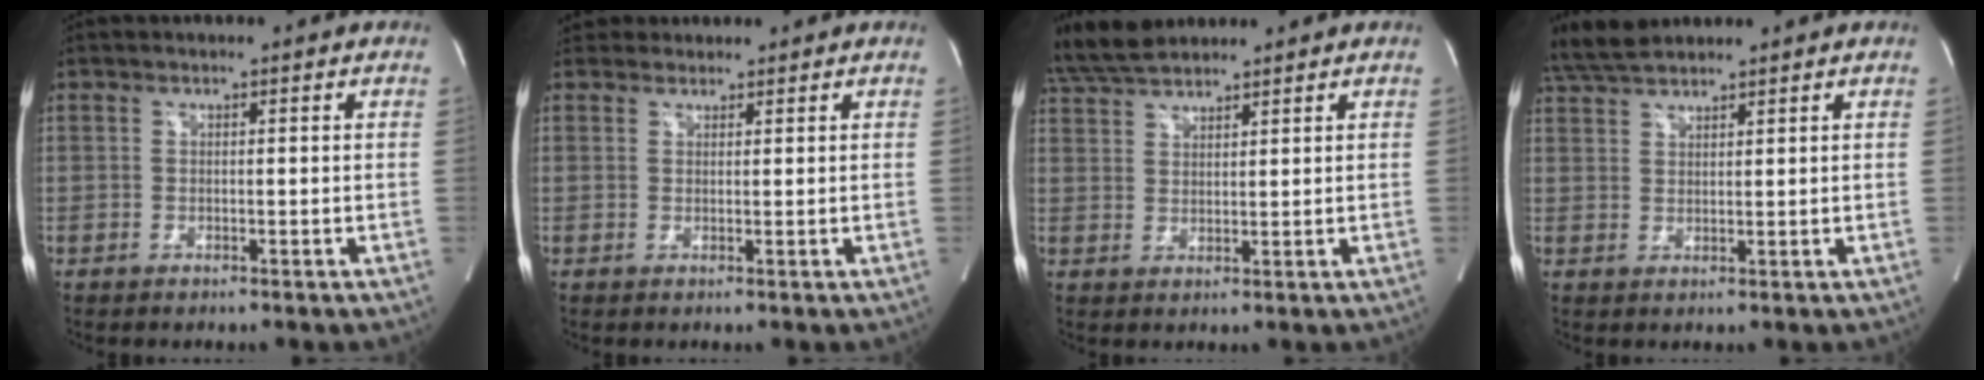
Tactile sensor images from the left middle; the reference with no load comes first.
{"total": 2.4, "force": [2.1, 1.0, -0.3], "torque": [0.009, 0.020, 0.032]}
{"total": 7.2, "force": [6.6, 1.4, 2.6], "torque": [-0.066, 0.027, 0.132]}
{"total": 5.7, "force": [5.2, 1.0, 2.1], "torque": [-0.056, 0.024, 0.105]}